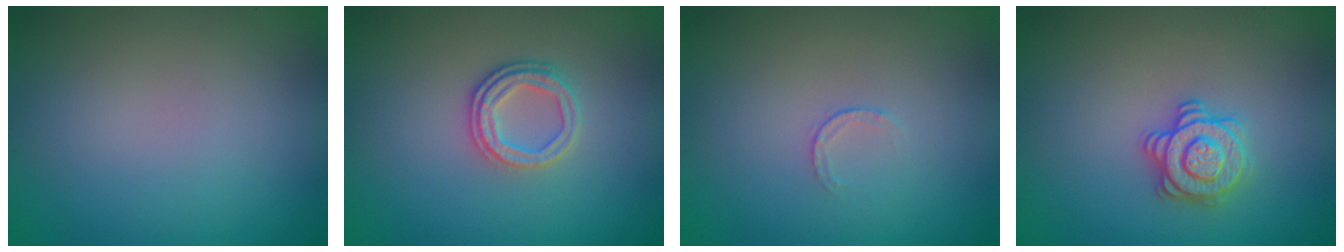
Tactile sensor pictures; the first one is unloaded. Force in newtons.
{"total": 2.5, "press": 2.4, "slide": 0.8}
{"total": 0.6, "press": 0.4, "slide": 0.4}
{"total": 2.8, "press": 2.7, "slide": 0.7}